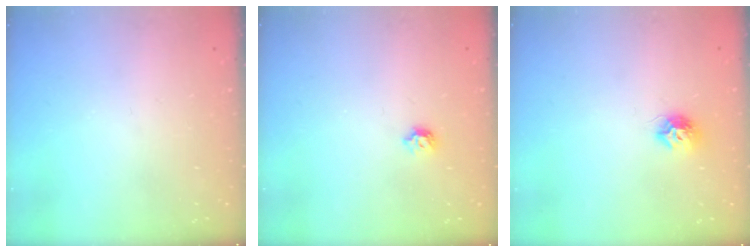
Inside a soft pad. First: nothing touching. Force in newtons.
{"total": 5.4, "press": 5.4, "slide": 0.9}
{"total": 7.5, "press": 7.5, "slide": 0.7}